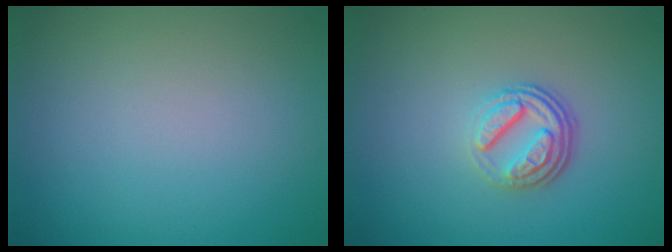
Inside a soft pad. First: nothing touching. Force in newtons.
{"total": 3.7, "press": 2.6, "slide": 2.6}